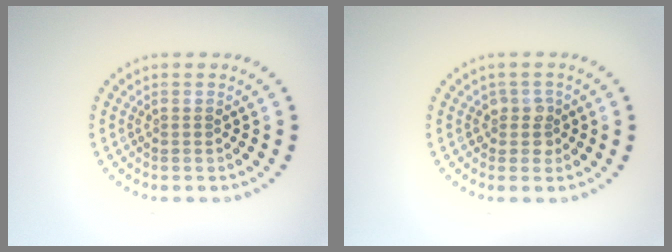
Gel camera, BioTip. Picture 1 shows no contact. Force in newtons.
{"total": 1.6, "press": 1.5, "slide": 0.7}